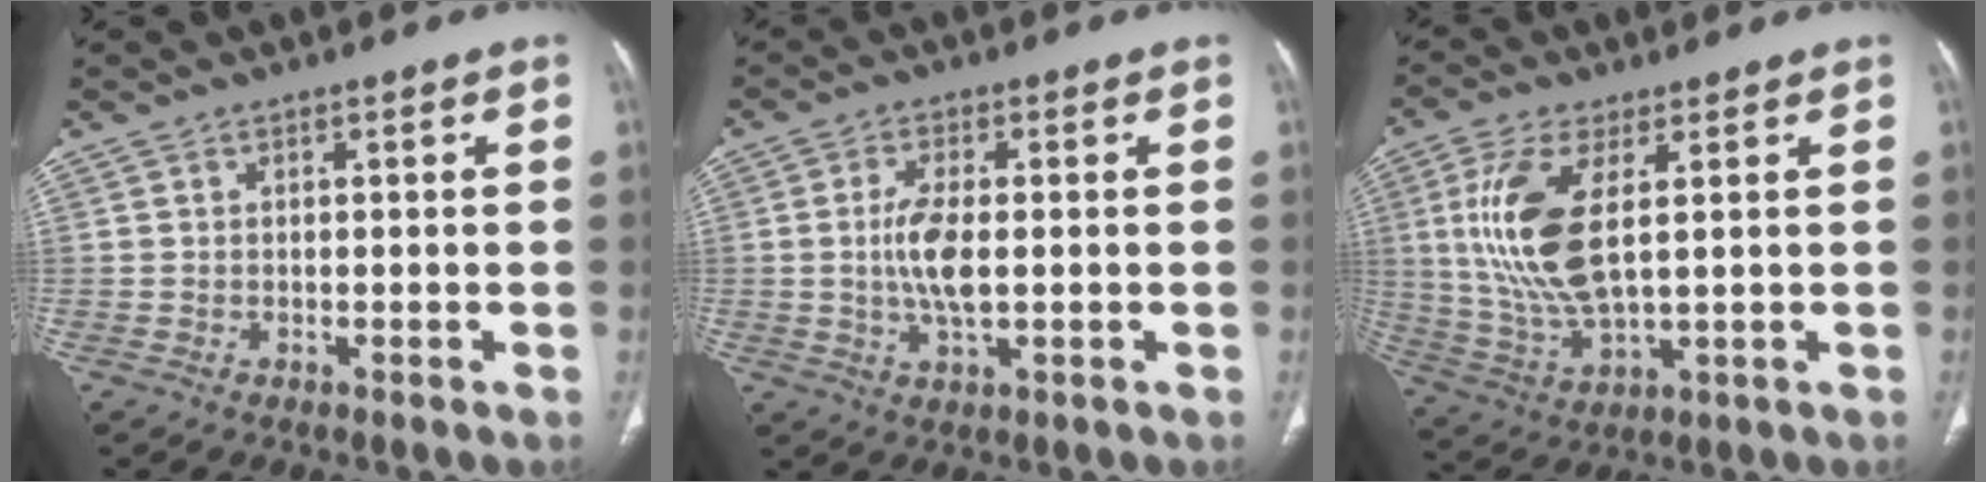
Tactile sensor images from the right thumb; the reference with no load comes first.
{"total": 6.9, "force": [-0.1, 2.7, 6.3], "torque": [-0.137, -0.005, -0.003]}
{"total": 14.0, "force": [2.8, 5.6, 12.5], "torque": [-0.278, -0.015, 0.065]}